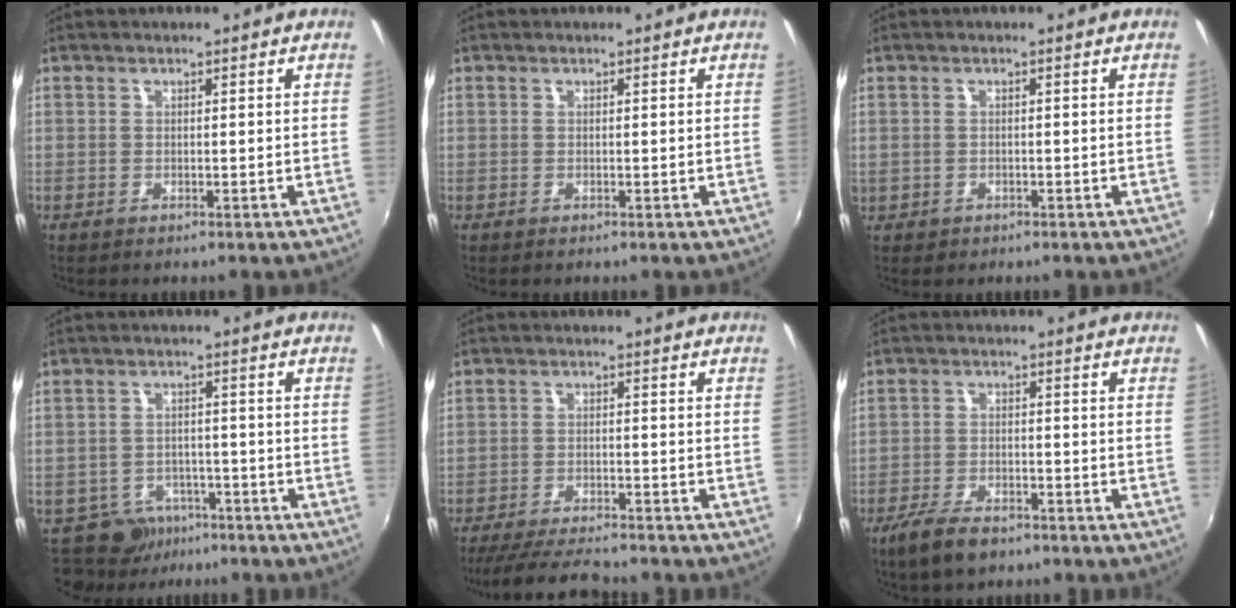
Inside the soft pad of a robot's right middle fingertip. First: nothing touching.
{"total": 0.0}
{"total": 2.0, "force": [-0.6, 1.8, 0.6], "torque": [-0.015, -0.005, -0.007]}
{"total": 6.6, "force": [-4.9, 4.3, 0.9], "torque": [-0.028, 0.009, -0.074]}
{"total": 10.3, "force": [-9.3, 1.4, 4.2], "torque": [-0.107, -0.012, -0.154]}
{"total": 7.2, "force": [-5.3, 2.9, 3.9], "torque": [-0.108, -0.013, -0.096]}